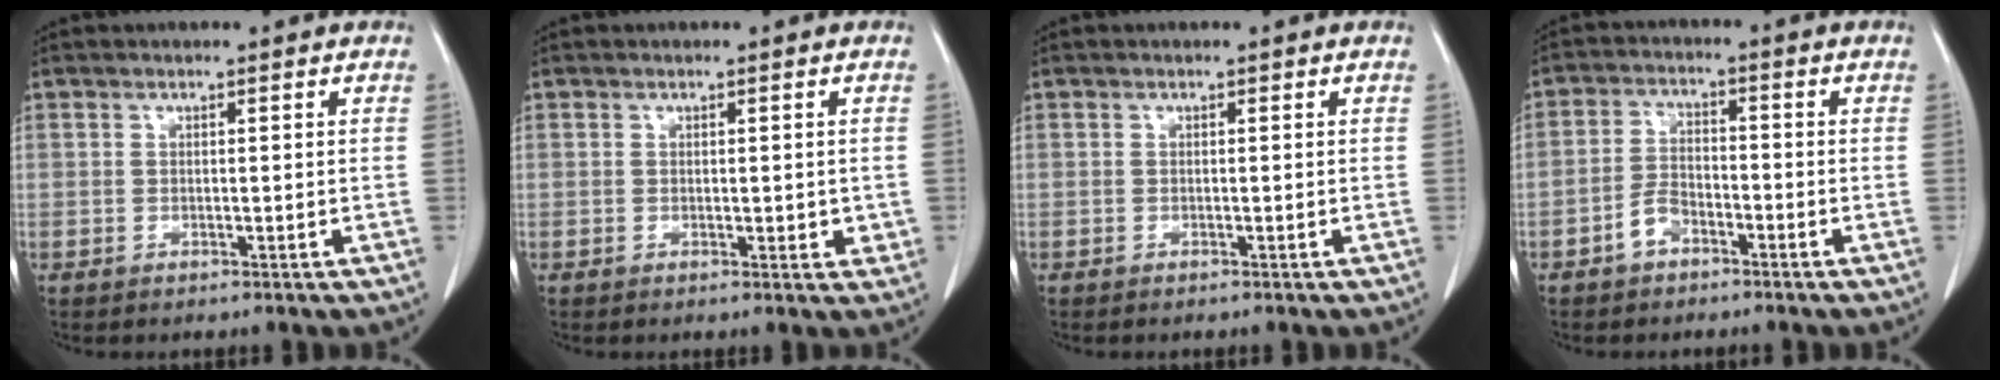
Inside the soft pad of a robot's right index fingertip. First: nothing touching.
{"total": 2.3, "force": [0.1, 1.3, 1.9], "torque": [-0.018, -0.002, 0.005]}
{"total": 0.0}
{"total": 4.1, "force": [-2.6, 2.3, 2.2], "torque": [-0.046, 0.009, -0.050]}